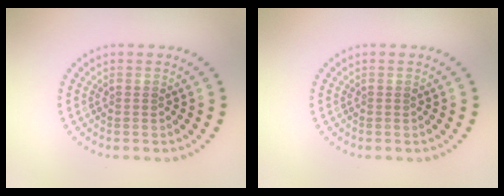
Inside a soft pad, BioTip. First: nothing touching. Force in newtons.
{"total": 0.0}